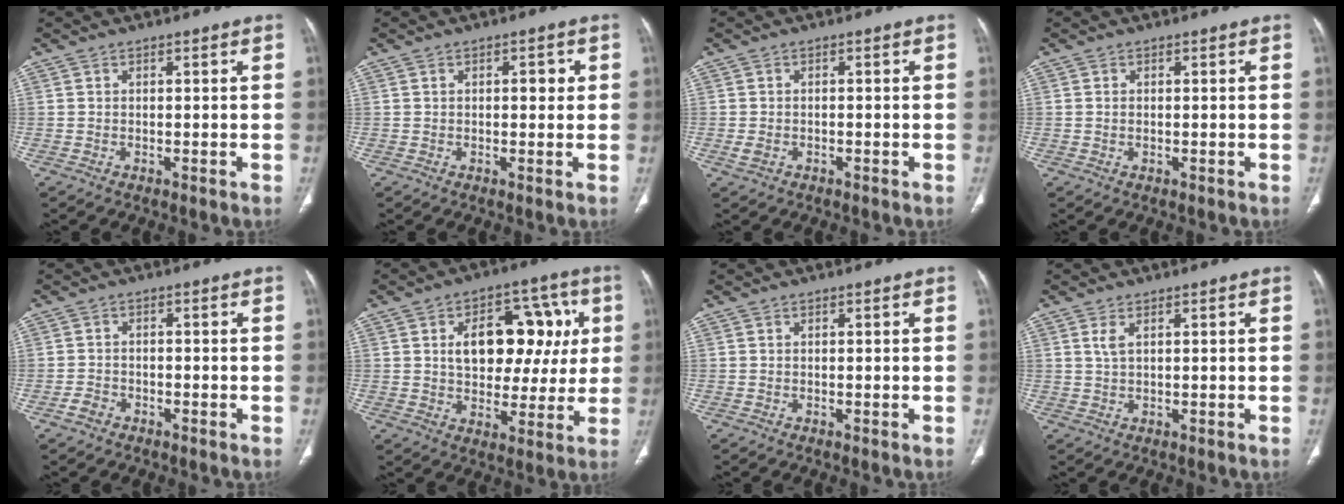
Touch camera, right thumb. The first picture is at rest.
{"total": 2.3, "force": [0.4, 1.3, 1.9], "torque": [-0.017, 0.002, 0.004]}
{"total": 1.7, "force": [-0.7, 1.2, 1.0], "torque": [-0.026, 0.004, -0.009]}
{"total": 0.8, "force": [0.0, 0.5, 0.7], "torque": [-0.017, 0.001, 0.001]}
{"total": 2.2, "force": [-1.5, 1.4, 0.7], "torque": [-0.019, 0.011, -0.026]}
{"total": 17.0, "force": [3.6, 10.9, 12.5], "torque": [-0.122, 0.021, 0.059]}
{"total": 0.0}
{"total": 1.9, "force": [0.8, 0.7, 1.5], "torque": [-0.040, 0.002, 0.024]}